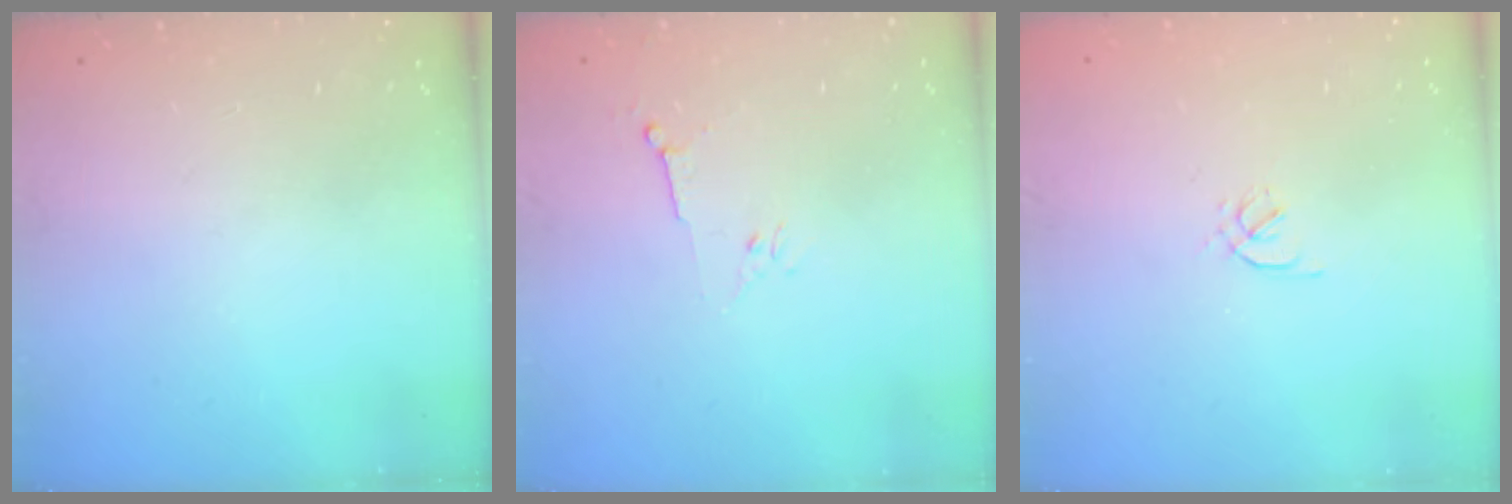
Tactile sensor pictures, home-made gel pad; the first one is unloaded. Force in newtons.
{"total": 3.5, "press": 3.4, "slide": 0.8}
{"total": 1.7, "press": 1.6, "slide": 0.5}